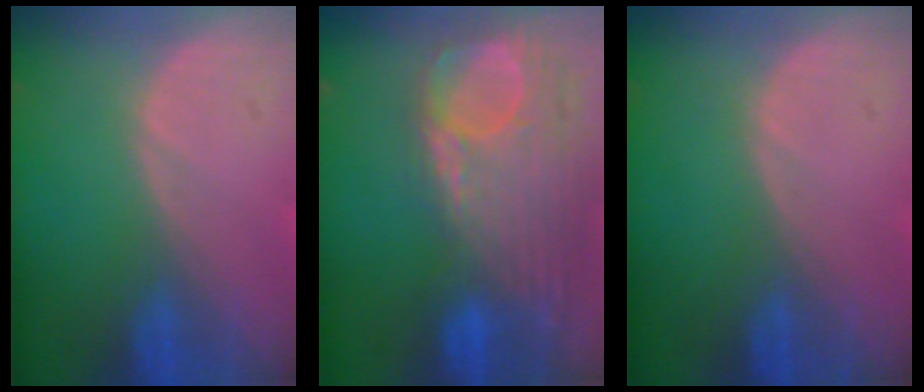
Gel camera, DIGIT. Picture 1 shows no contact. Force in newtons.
{"total": 12.7, "press": 10.6, "slide": 6.9}
{"total": 0.0}